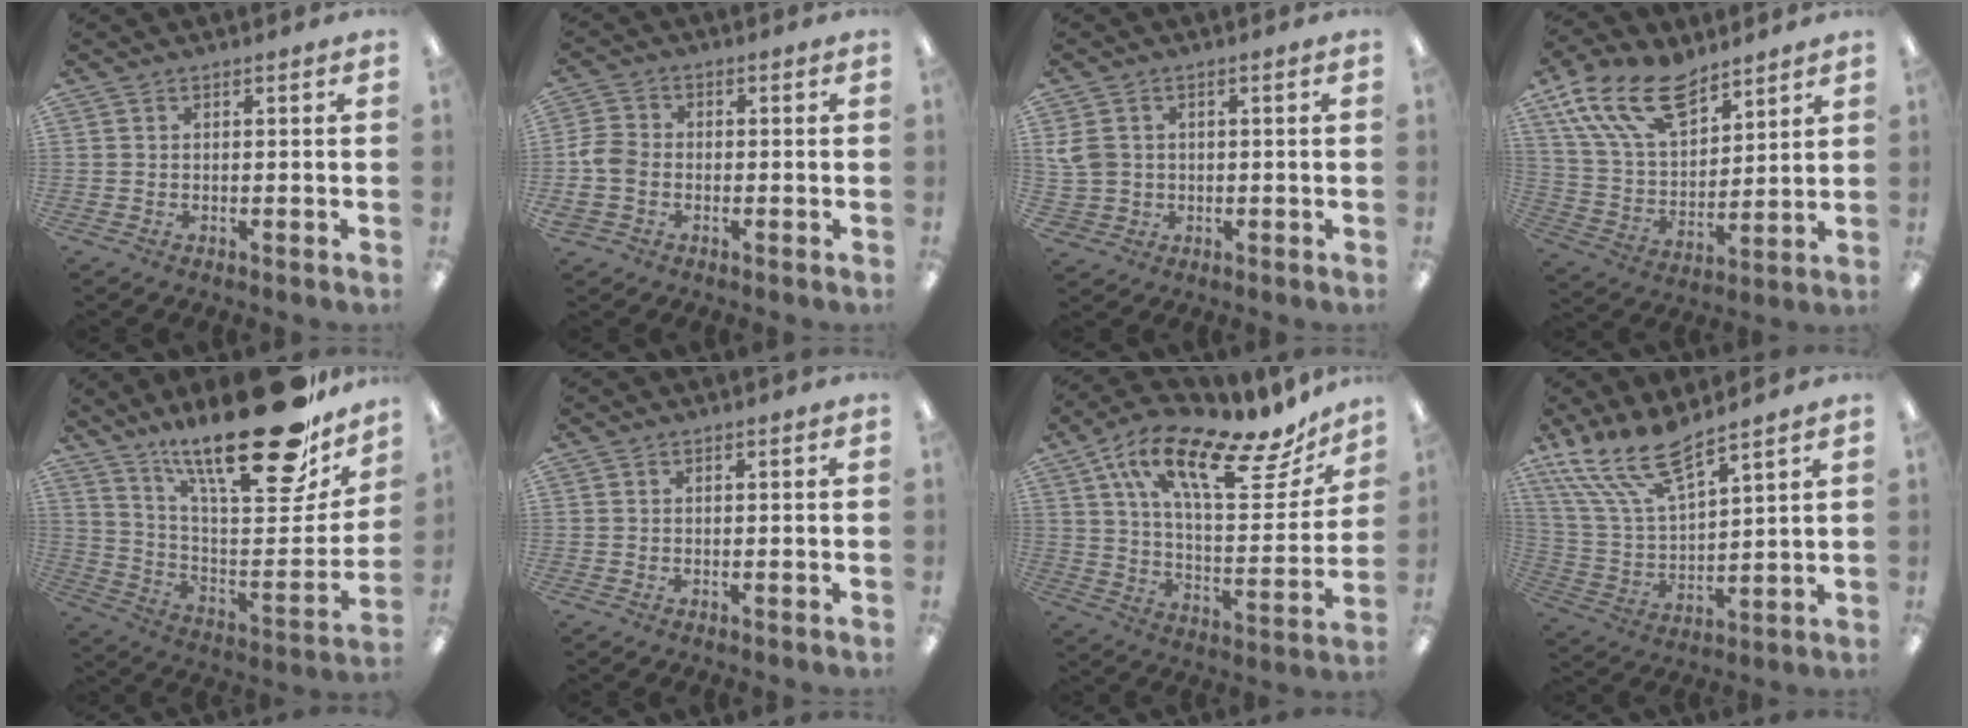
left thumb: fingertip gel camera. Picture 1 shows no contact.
{"total": 5.5, "force": [-1.4, 4.4, 3.0], "torque": [-0.064, 0.012, -0.025]}
{"total": 5.7, "force": [0.9, 5.2, 2.3], "torque": [-0.065, 0.011, 0.021]}
{"total": 18.2, "force": [11.8, 9.4, 10.1], "torque": [-0.199, -0.053, 0.219]}
{"total": 28.5, "force": [21.1, 7.4, 17.7], "torque": [-0.249, -0.153, 0.343]}
{"total": 0.0}
{"total": 23.0, "force": [13.2, 8.5, 16.8], "torque": [-0.261, -0.067, 0.217]}
{"total": 14.5, "force": [11.0, 4.3, 8.5], "torque": [-0.207, -0.054, 0.199]}